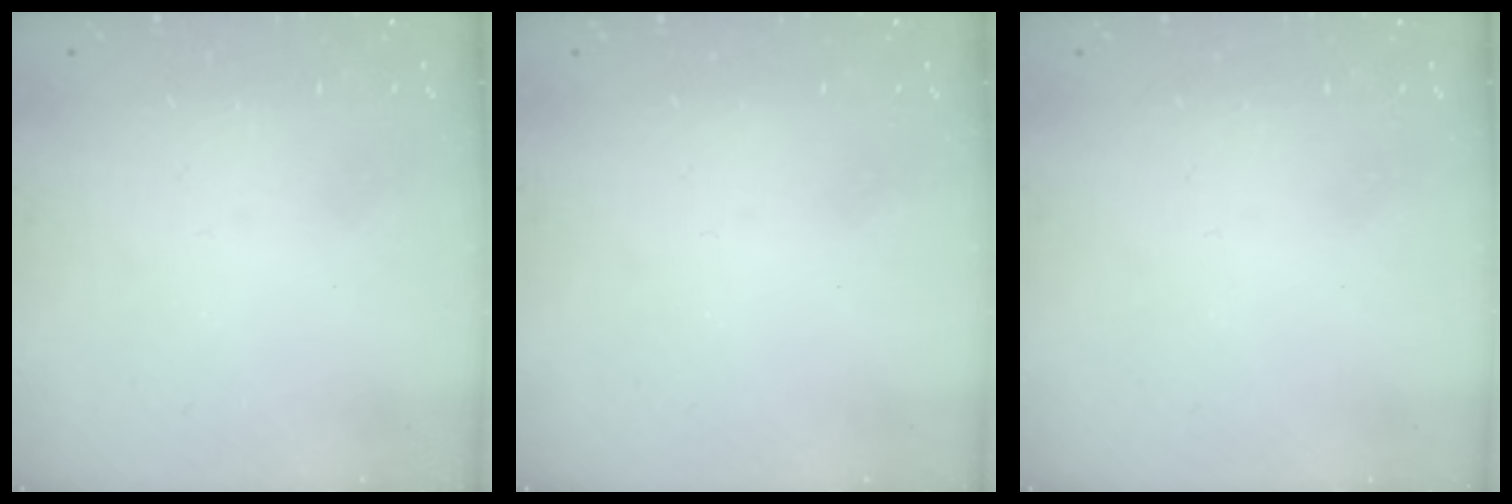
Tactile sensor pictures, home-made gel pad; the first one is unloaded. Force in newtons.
{"total": 0.0}
{"total": 0.0}